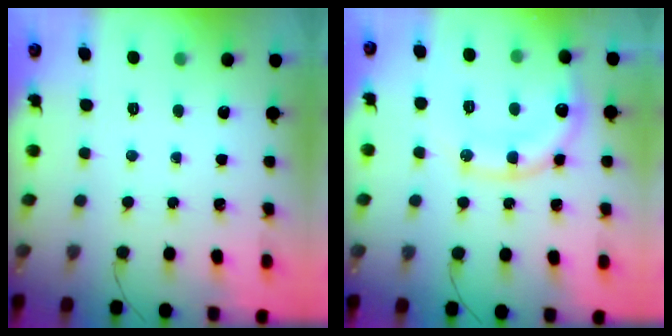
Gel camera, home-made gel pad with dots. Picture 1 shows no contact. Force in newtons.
{"total": 15.3, "press": 15.2, "slide": 1.9}